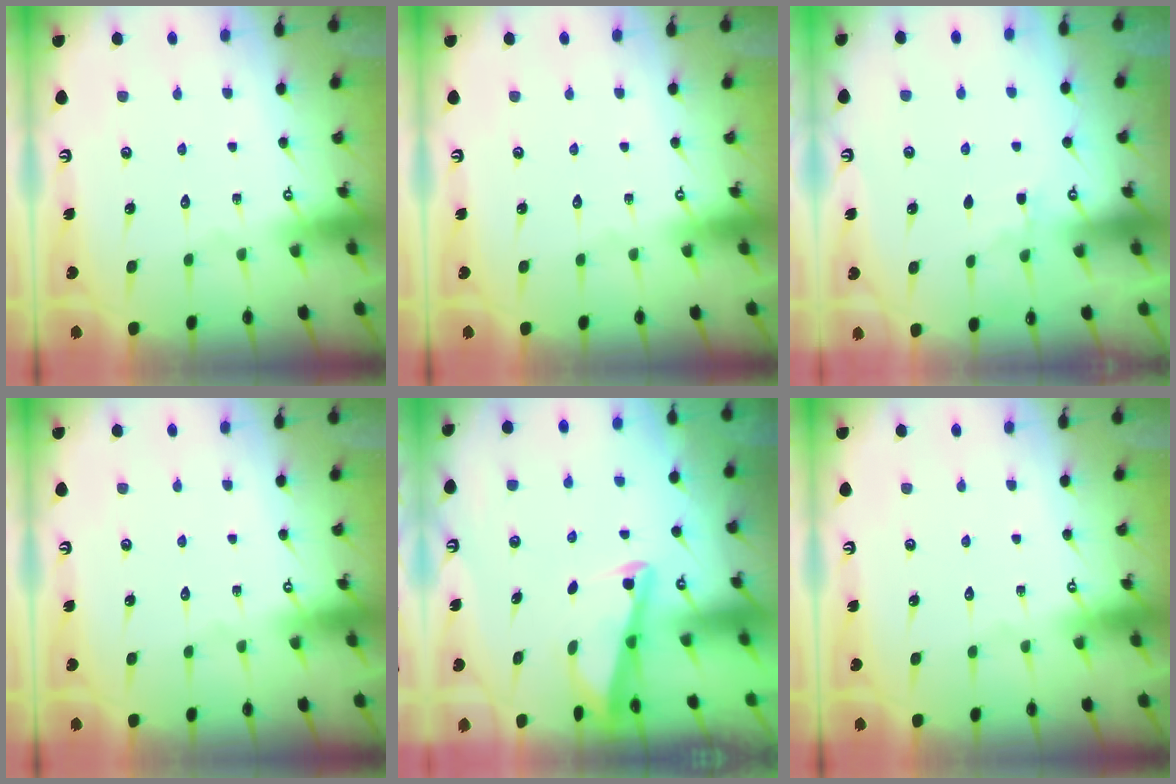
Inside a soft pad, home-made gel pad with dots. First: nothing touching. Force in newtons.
{"total": 0.0}
{"total": 2.8, "press": 2.8, "slide": 0.4}
{"total": 0.0}
{"total": 2.7, "press": 2.7, "slide": 0.3}
{"total": 0.0}